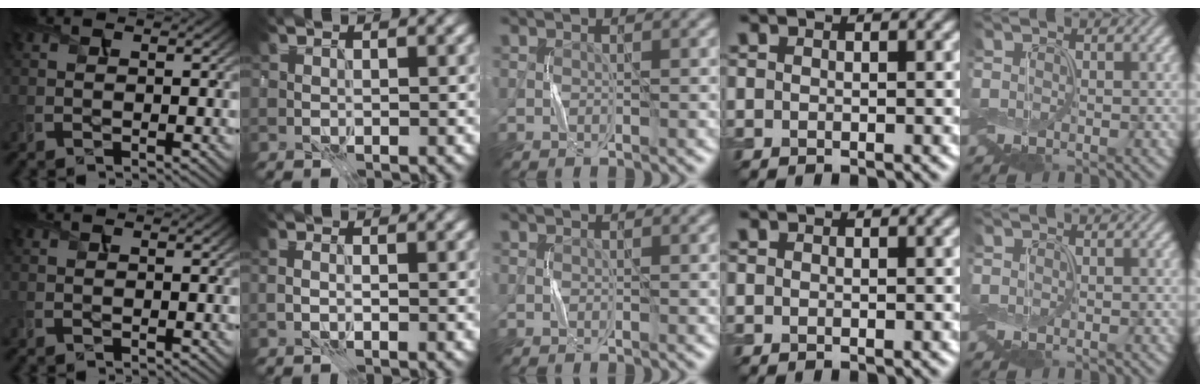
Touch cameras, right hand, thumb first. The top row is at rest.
{"index": {"total": 0.7, "force": [-0.7, -0.1, 0.0], "torque": [-0.003, -0.001, -0.012]}}